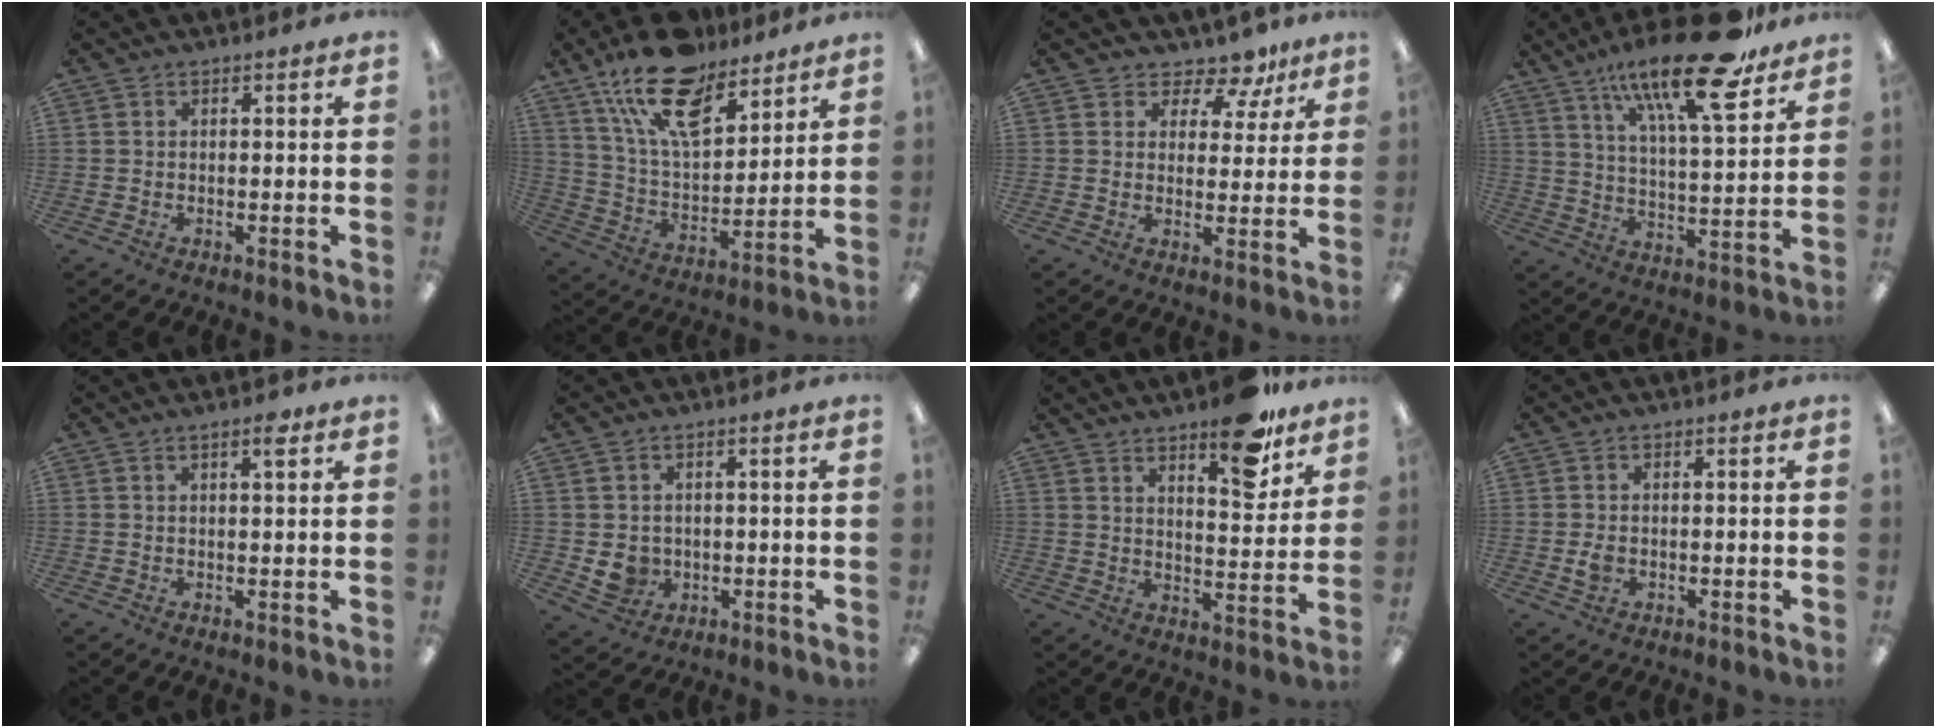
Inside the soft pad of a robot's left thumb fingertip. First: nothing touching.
{"total": 18.7, "force": [13.0, 8.7, 10.3], "torque": [-0.194, -0.059, 0.235]}
{"total": 6.6, "force": [4.9, 4.0, 2.0], "torque": [-0.026, -0.042, 0.086]}
{"total": 21.6, "force": [14.6, 6.1, 14.7], "torque": [-0.236, -0.084, 0.235]}
{"total": 2.7, "force": [1.9, 0.7, 1.8], "torque": [-0.025, -0.004, 0.029]}
{"total": 5.1, "force": [-0.1, 4.9, 1.5], "torque": [-0.024, 0.005, 0.003]}
{"total": 13.5, "force": [10.2, 4.4, 7.7], "torque": [-0.089, -0.070, 0.170]}
{"total": 2.4, "force": [-0.4, 1.9, 1.4], "torque": [-0.015, 0.000, -0.007]}